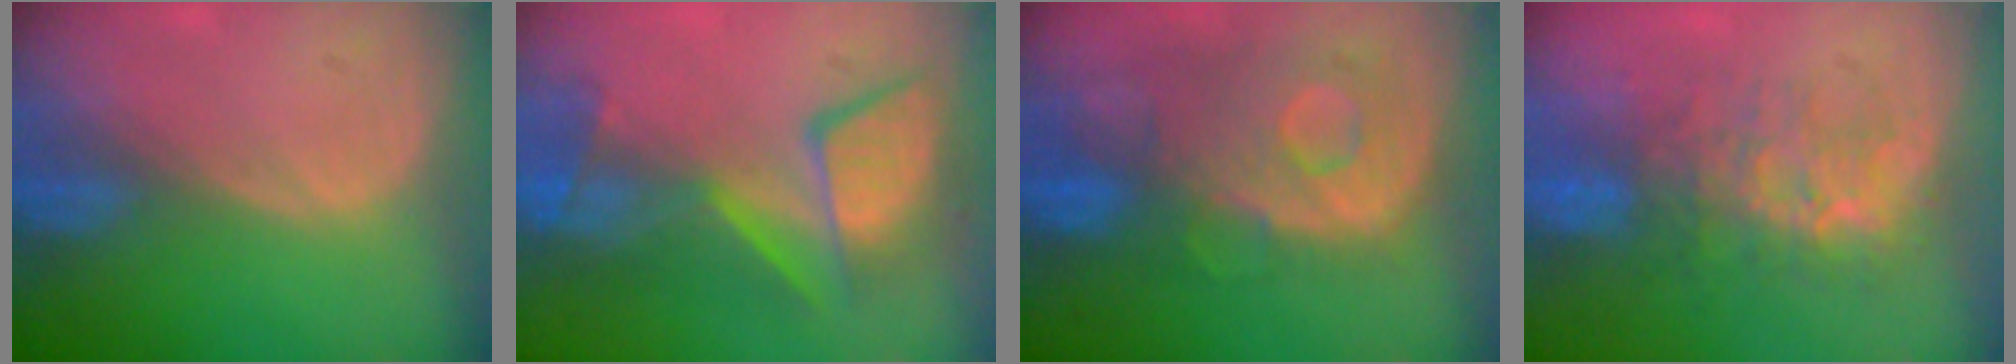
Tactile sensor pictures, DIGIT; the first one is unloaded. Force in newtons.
{"total": 10.0, "press": 9.6, "slide": 2.7}
{"total": 11.3, "press": 9.7, "slide": 5.7}
{"total": 8.2, "press": 7.9, "slide": 2.3}